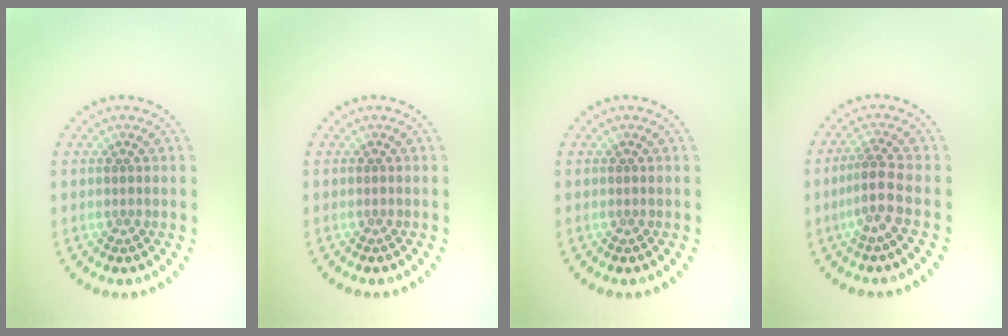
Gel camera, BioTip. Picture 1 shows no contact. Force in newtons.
{"total": 0.0}
{"total": 0.0}
{"total": 2.8, "press": 1.9, "slide": 2.0}